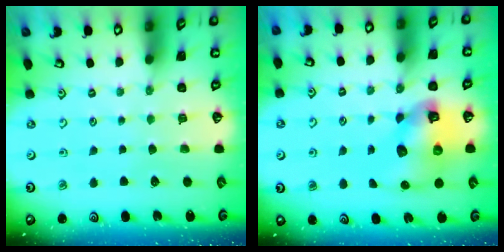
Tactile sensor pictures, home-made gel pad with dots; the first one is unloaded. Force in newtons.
{"total": 11.5, "press": 11.3, "slide": 1.6}